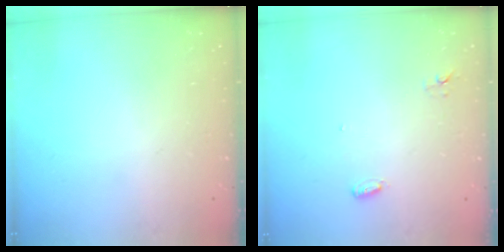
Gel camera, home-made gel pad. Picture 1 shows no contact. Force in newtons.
{"total": 3.6, "press": 3.5, "slide": 0.9}